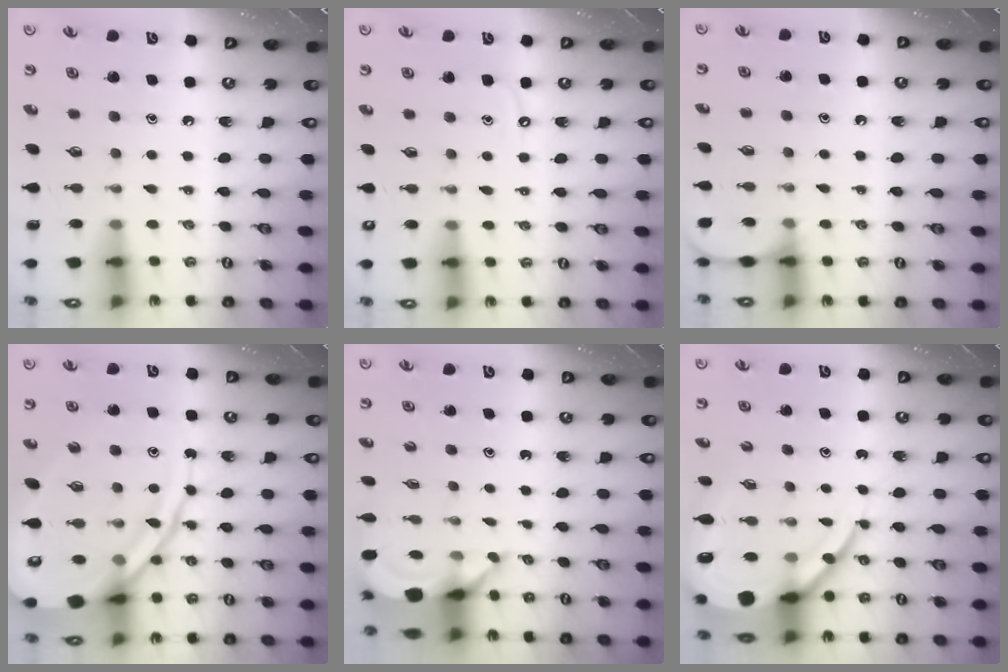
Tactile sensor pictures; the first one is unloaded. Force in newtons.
{"total": 4.1, "press": 4.0, "slide": 0.6}
{"total": 4.9, "press": 4.9, "slide": 0.5}
{"total": 15.1, "press": 15.0, "slide": 1.1}
{"total": 5.0, "press": 5.0, "slide": 0.6}
{"total": 12.7, "press": 12.6, "slide": 1.2}